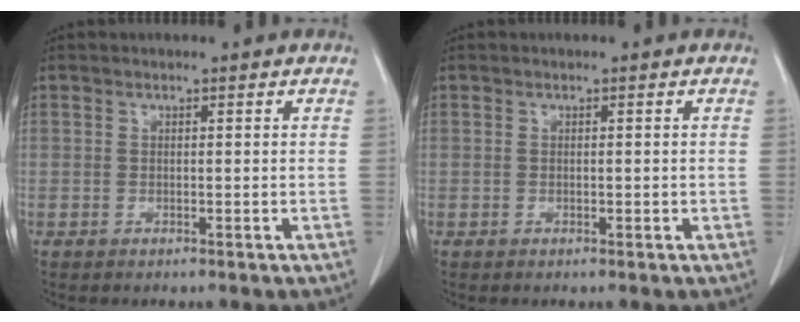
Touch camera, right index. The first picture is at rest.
{"total": 0.6, "force": [0.0, 0.3, 0.4], "torque": [-0.009, 0.000, 0.000]}